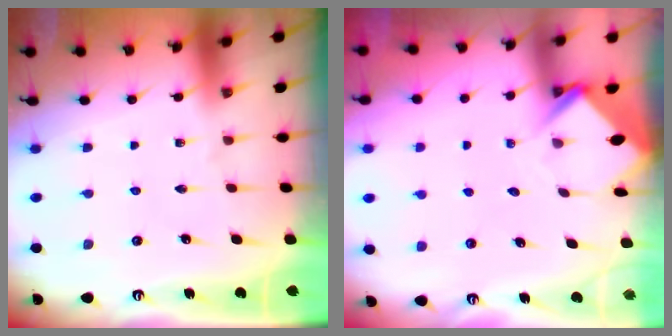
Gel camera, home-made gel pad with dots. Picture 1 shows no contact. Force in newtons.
{"total": 3.8, "press": 3.8, "slide": 0.3}